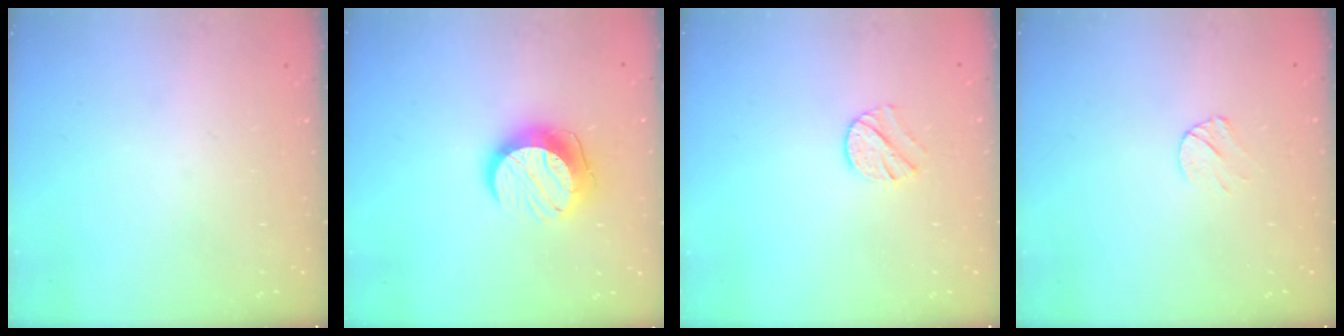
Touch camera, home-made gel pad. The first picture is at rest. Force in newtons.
{"total": 12.0, "press": 12.0, "slide": 1.0}
{"total": 8.2, "press": 8.1, "slide": 0.7}
{"total": 5.6, "press": 5.5, "slide": 0.7}